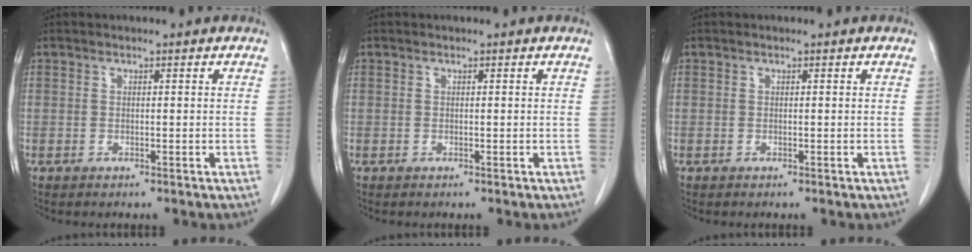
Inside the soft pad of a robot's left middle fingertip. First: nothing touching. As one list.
[{"total": 0.0}, {"total": 0.0}]